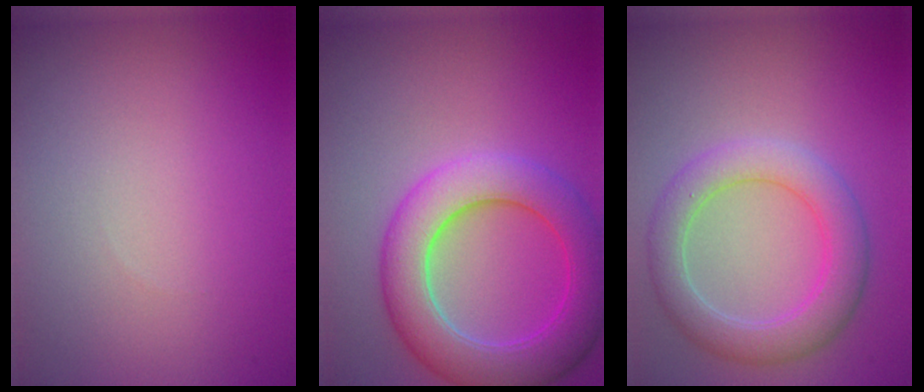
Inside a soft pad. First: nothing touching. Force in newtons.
{"total": 7.2, "press": 7.2, "slide": 0.3}
{"total": 4.7, "press": 4.7, "slide": 0.5}